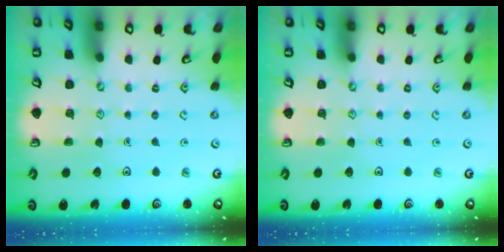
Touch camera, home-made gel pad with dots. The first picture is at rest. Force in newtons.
{"total": 0.0}